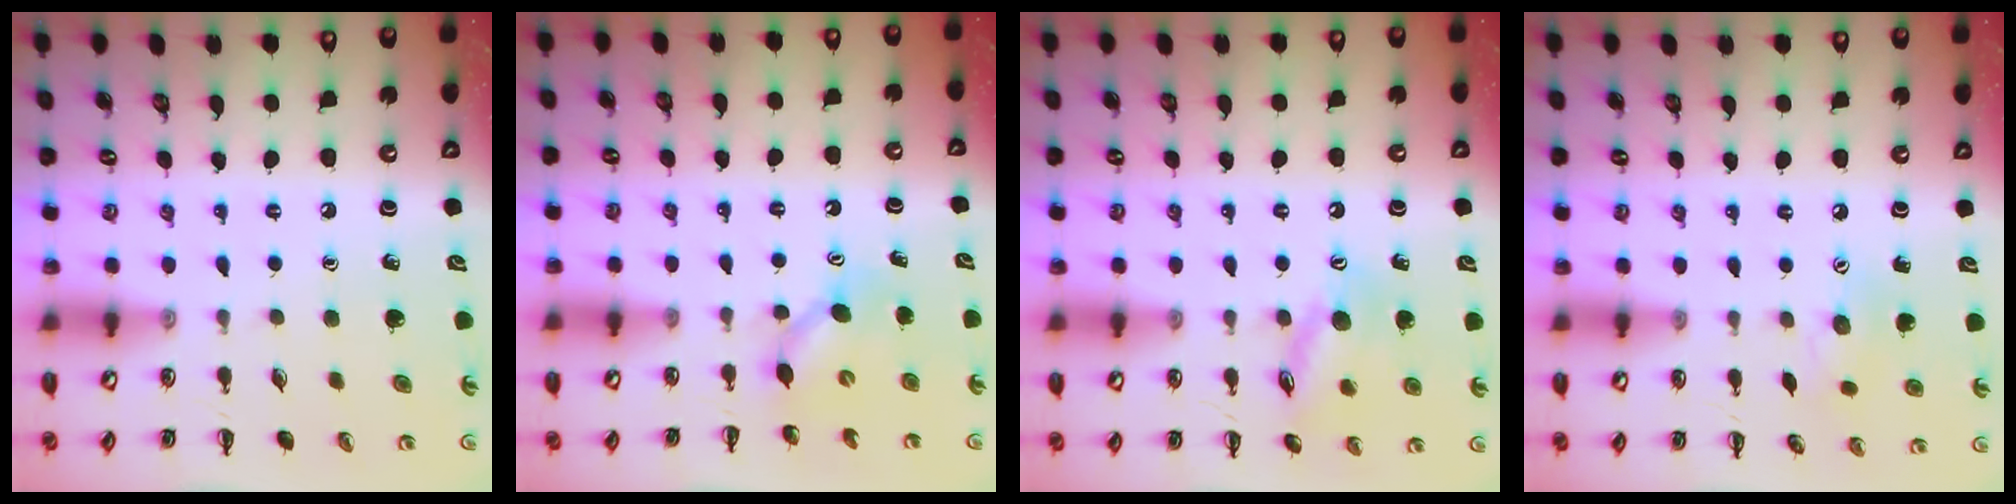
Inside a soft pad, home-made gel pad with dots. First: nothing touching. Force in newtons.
{"total": 4.7, "press": 4.6, "slide": 0.9}
{"total": 11.8, "press": 11.7, "slide": 1.7}
{"total": 7.0, "press": 7.0, "slide": 0.9}